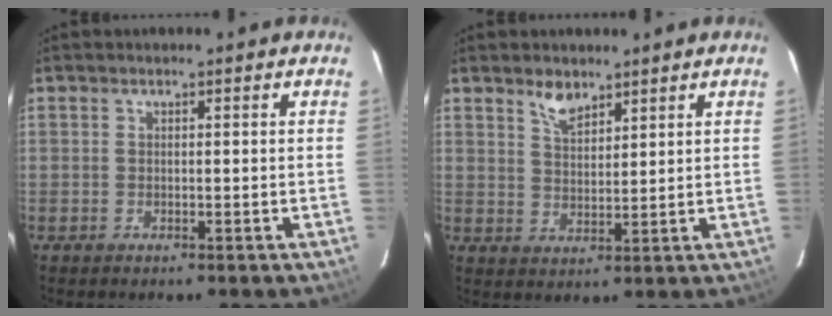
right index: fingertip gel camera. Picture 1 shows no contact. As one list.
[{"total": 4.3, "force": [3.3, 1.8, 2.1], "torque": [-0.035, 0.002, 0.061]}]